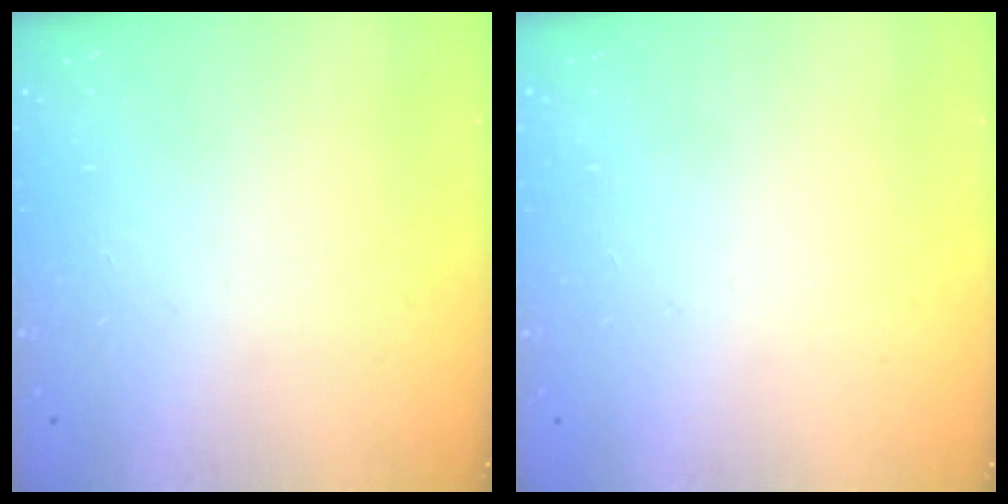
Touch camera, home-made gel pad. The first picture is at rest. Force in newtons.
{"total": 0.0}